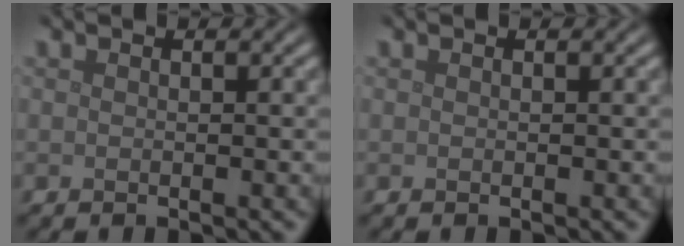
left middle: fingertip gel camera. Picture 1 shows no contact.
{"total": 0.0}